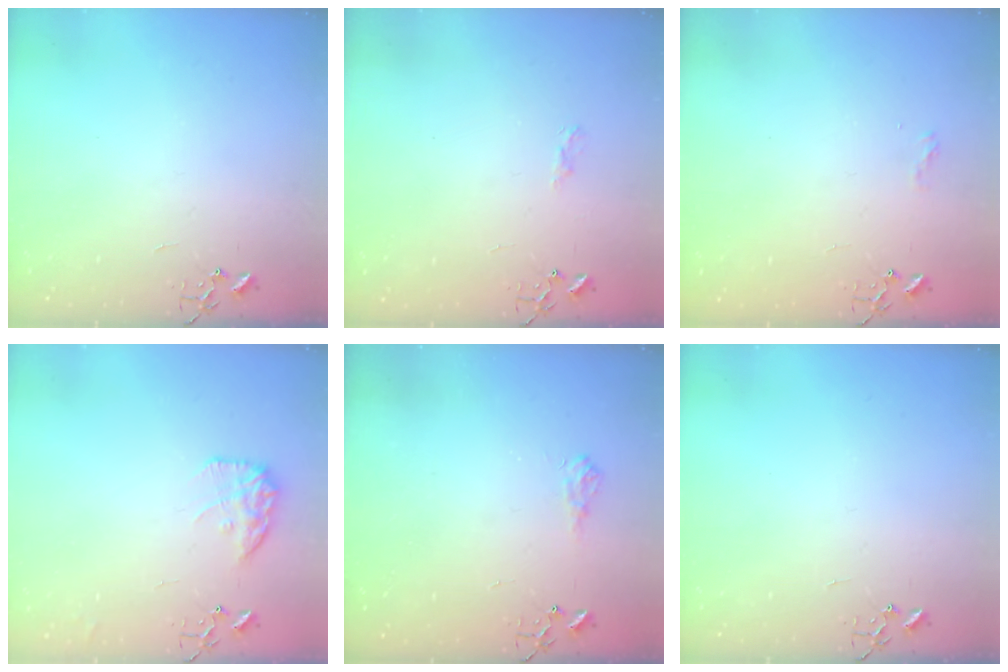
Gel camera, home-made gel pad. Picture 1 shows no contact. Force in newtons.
{"total": 5.6, "press": 5.6, "slide": 0.6}
{"total": 5.9, "press": 5.9, "slide": 0.8}
{"total": 12.1, "press": 12.0, "slide": 0.6}
{"total": 6.2, "press": 6.2, "slide": 0.9}
{"total": 0.0}